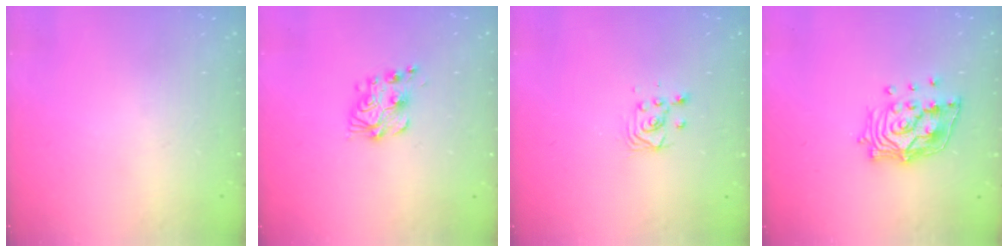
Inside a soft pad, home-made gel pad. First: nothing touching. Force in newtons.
{"total": 8.1, "press": 8.1, "slide": 0.4}
{"total": 3.3, "press": 3.2, "slide": 0.6}
{"total": 14.8, "press": 14.6, "slide": 2.2}